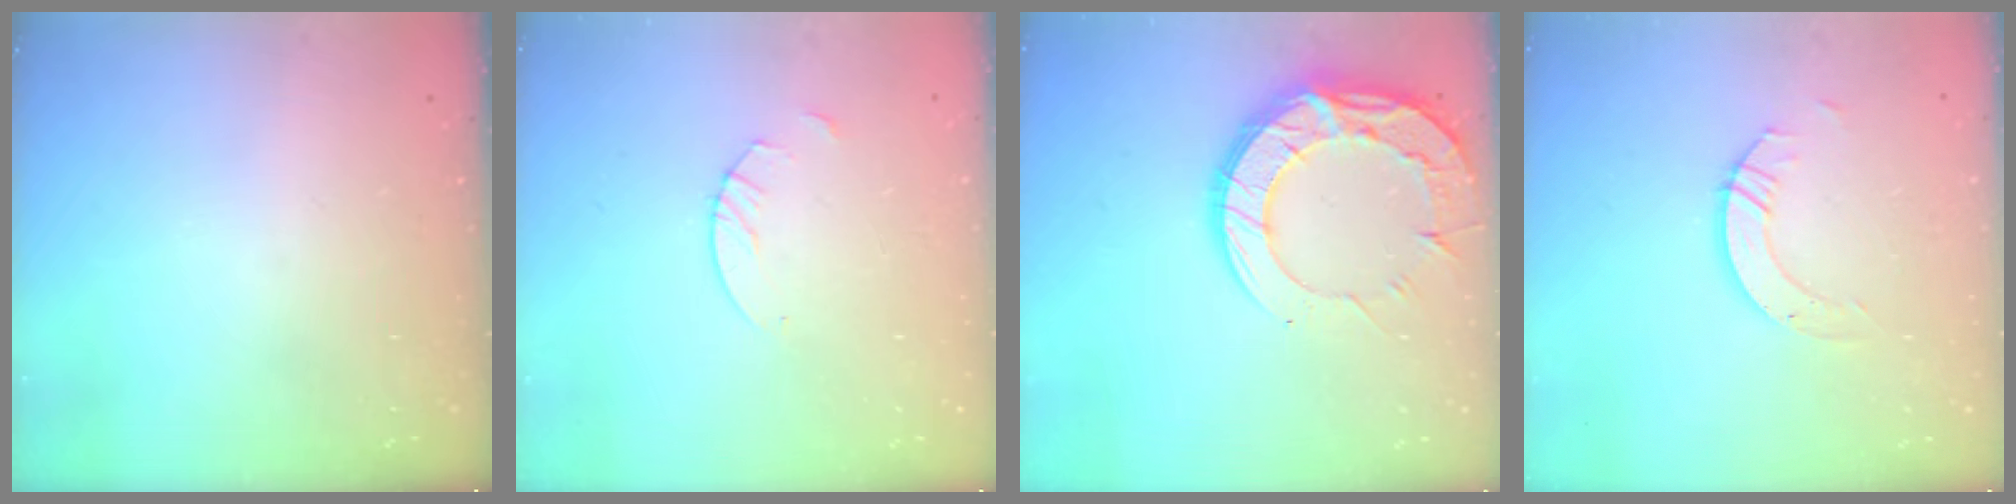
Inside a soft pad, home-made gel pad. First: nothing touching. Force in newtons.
{"total": 2.7, "press": 2.7, "slide": 0.2}
{"total": 19.5, "press": 19.4, "slide": 1.6}
{"total": 5.0, "press": 5.0, "slide": 0.3}